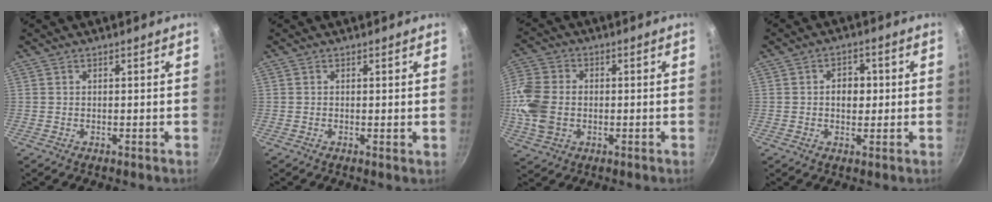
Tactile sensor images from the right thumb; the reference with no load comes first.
{"total": 0.5, "force": [0.1, 0.1, 0.5], "torque": [-0.007, -0.005, -0.001]}
{"total": 12.2, "force": [-1.0, 9.3, 7.8], "torque": [-0.161, 0.009, -0.029]}
{"total": 4.7, "force": [0.2, 3.6, 3.0], "torque": [-0.017, 0.007, 0.000]}